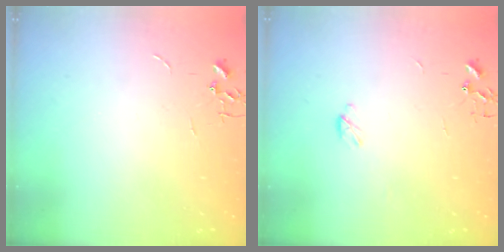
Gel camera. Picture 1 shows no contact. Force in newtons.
{"total": 2.9, "press": 2.9, "slide": 0.4}